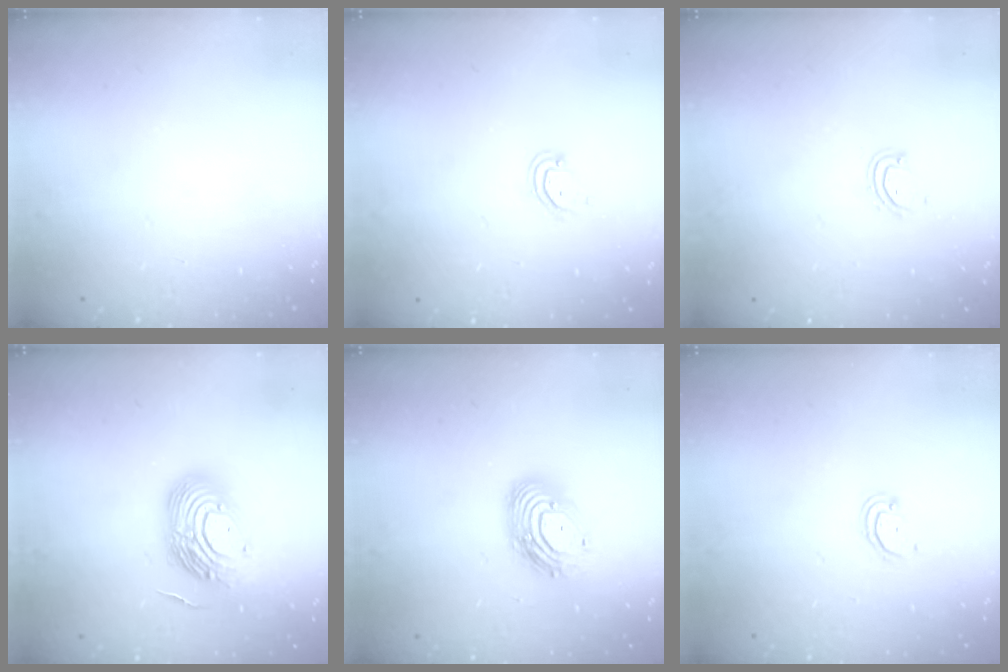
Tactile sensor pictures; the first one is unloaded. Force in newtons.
{"total": 3.7, "press": 3.7, "slide": 0.3}
{"total": 4.9, "press": 4.9, "slide": 0.3}
{"total": 14.6, "press": 14.5, "slide": 1.7}
{"total": 13.1, "press": 13.1, "slide": 1.1}
{"total": 2.4, "press": 2.4, "slide": 0.2}